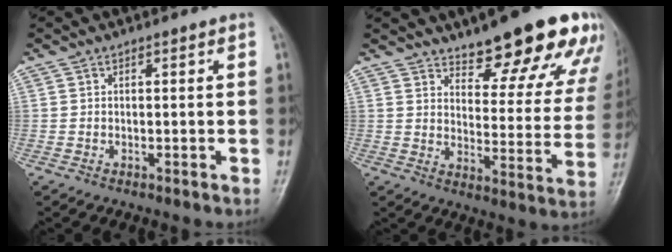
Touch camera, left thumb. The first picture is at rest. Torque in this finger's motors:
{"motor_torque": [0.68, 0.72, 1.53, -1.24, 0.08]}